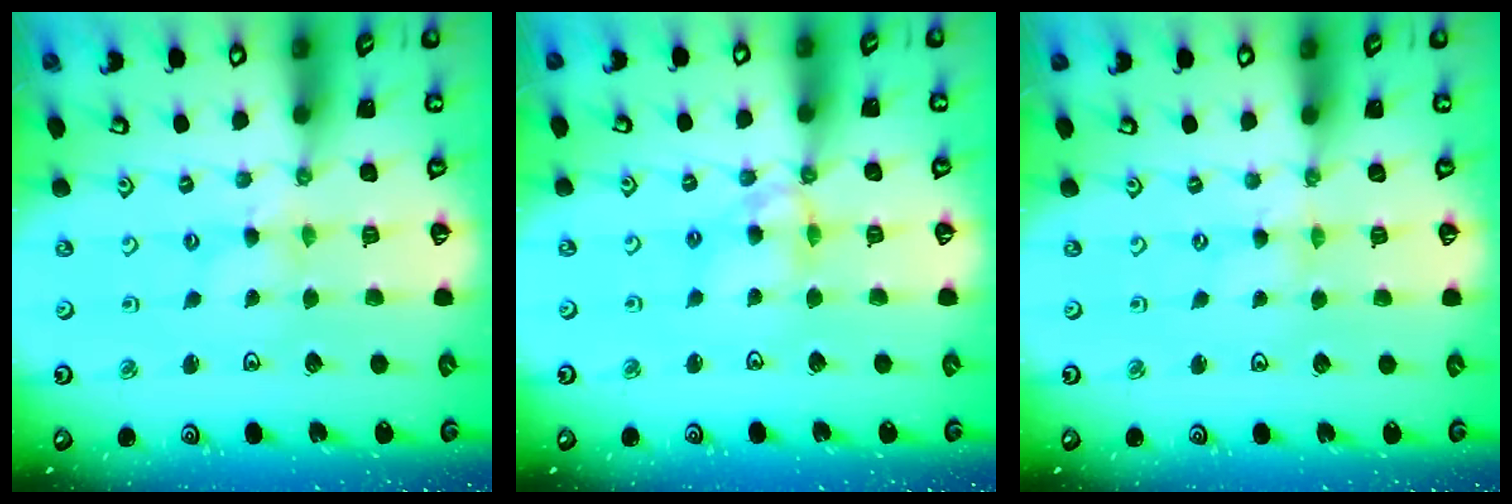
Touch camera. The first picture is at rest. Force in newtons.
{"total": 9.0, "press": 9.0, "slide": 0.9}
{"total": 0.0}